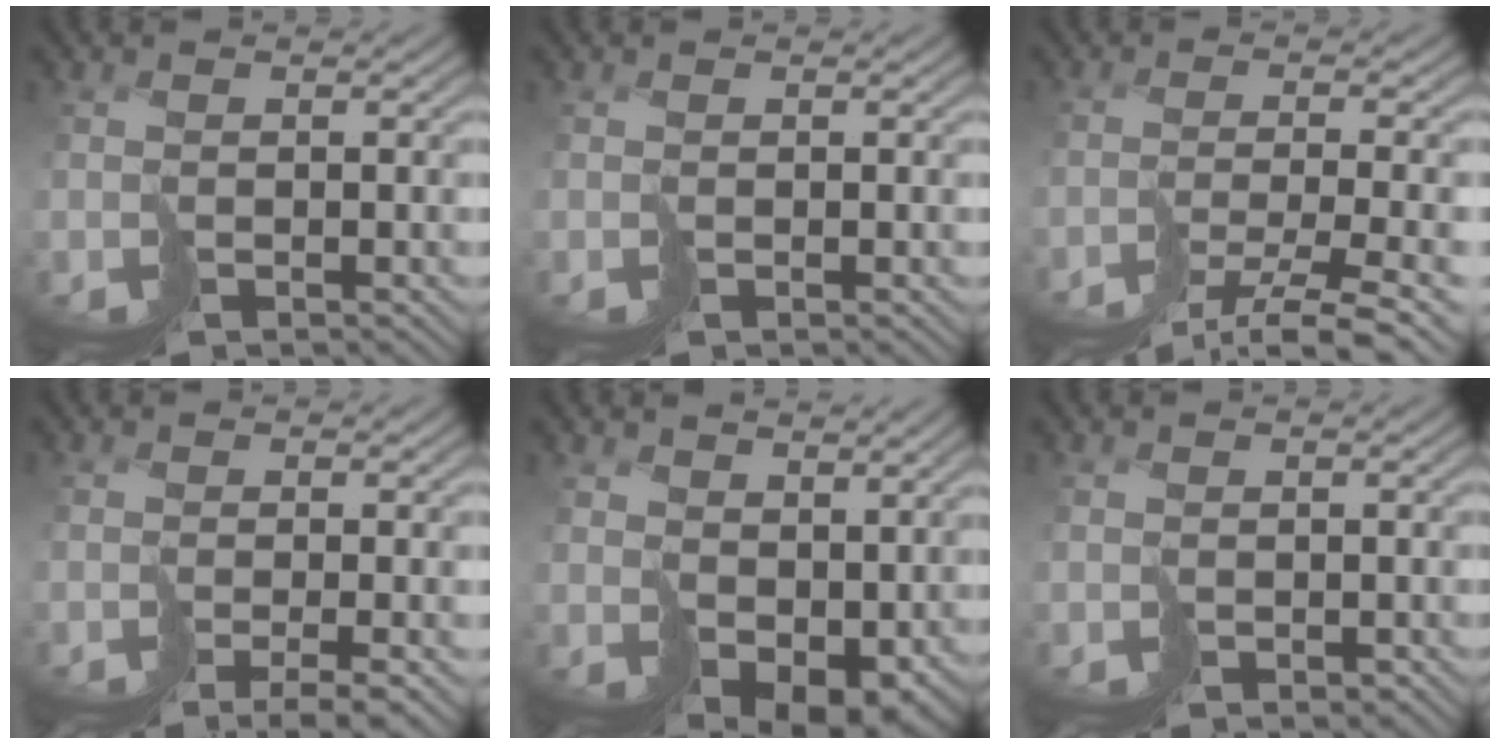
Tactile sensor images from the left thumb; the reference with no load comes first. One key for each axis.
{"total": 0.0}
{"total": 7.6, "fx": -6.1, "fy": 0.8, "fz": 4.6, "tx": -0.066, "ty": -0.006, "tz": -0.085}
{"total": 3.8, "fx": -2.3, "fy": 0.4, "fz": 2.9, "tx": -0.041, "ty": -0.007, "tz": -0.030}
{"total": 9.3, "fx": 3.0, "fy": 6.3, "fz": 6.1, "tx": -0.134, "ty": -0.033, "tz": 0.085}
{"total": 0.8, "fx": 0.1, "fy": 0.7, "fz": 0.4, "tx": -0.003, "ty": -0.002, "tz": 0.004}